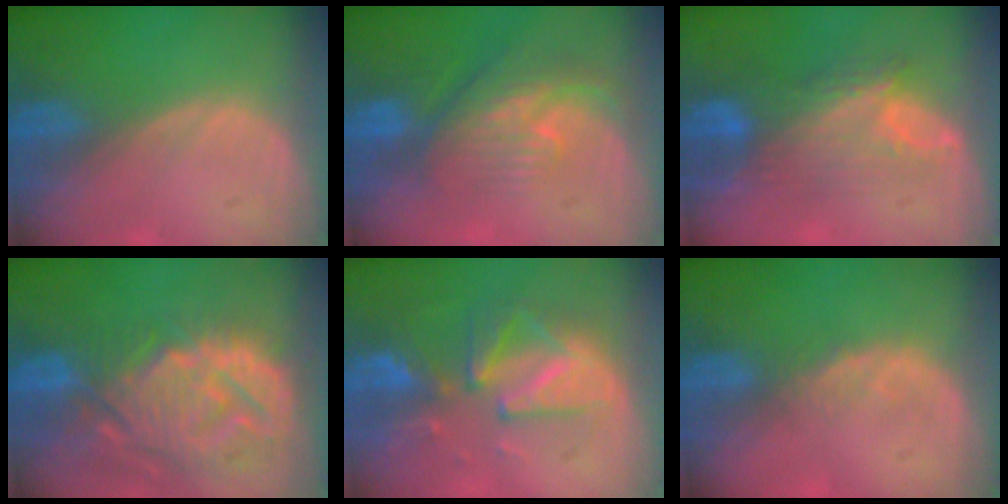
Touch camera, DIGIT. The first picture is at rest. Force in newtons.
{"total": 8.0, "press": 7.2, "slide": 3.3}
{"total": 8.6, "press": 7.8, "slide": 3.6}
{"total": 14.3, "press": 12.2, "slide": 7.5}
{"total": 9.9, "press": 8.8, "slide": 4.7}
{"total": 1.4, "press": 1.4, "slide": 0.2}